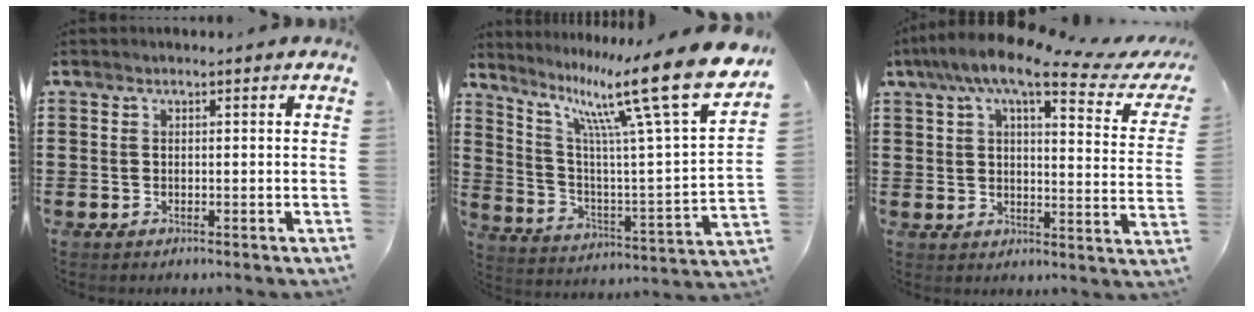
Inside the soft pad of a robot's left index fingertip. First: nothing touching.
{"total": 17.2, "force": [11.5, 1.7, 12.7], "torque": [-0.233, -0.082, 0.176]}
{"total": 9.8, "force": [6.8, 1.8, 6.8], "torque": [-0.141, -0.025, 0.109]}